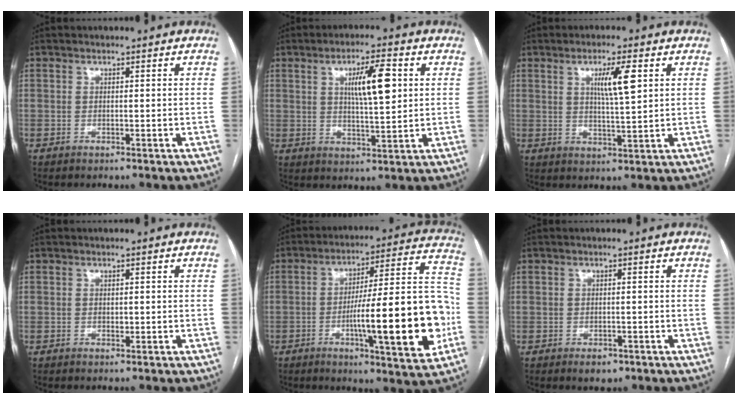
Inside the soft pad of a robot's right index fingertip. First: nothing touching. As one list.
[{"total": 8.5, "force": [2.3, 1.5, 8.0], "torque": [-0.135, 0.007, 0.042]}, {"total": 6.2, "force": [2.2, 0.4, 5.8], "torque": [-0.101, 0.000, 0.038]}, {"total": 0.7, "force": [0.0, 0.4, 0.5], "torque": [-0.008, -0.001, 0.002]}, {"total": 21.6, "force": [-5.4, 2.4, 20.8], "torque": [-0.273, 0.013, -0.073]}, {"total": 2.2, "force": [-1.3, 1.4, 1.1], "torque": [-0.012, 0.001, -0.009]}]